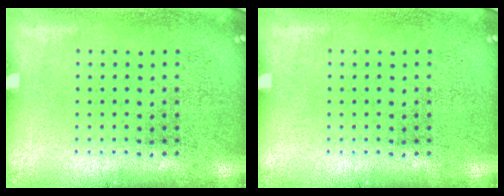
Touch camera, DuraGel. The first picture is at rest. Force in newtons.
{"total": 0.0}